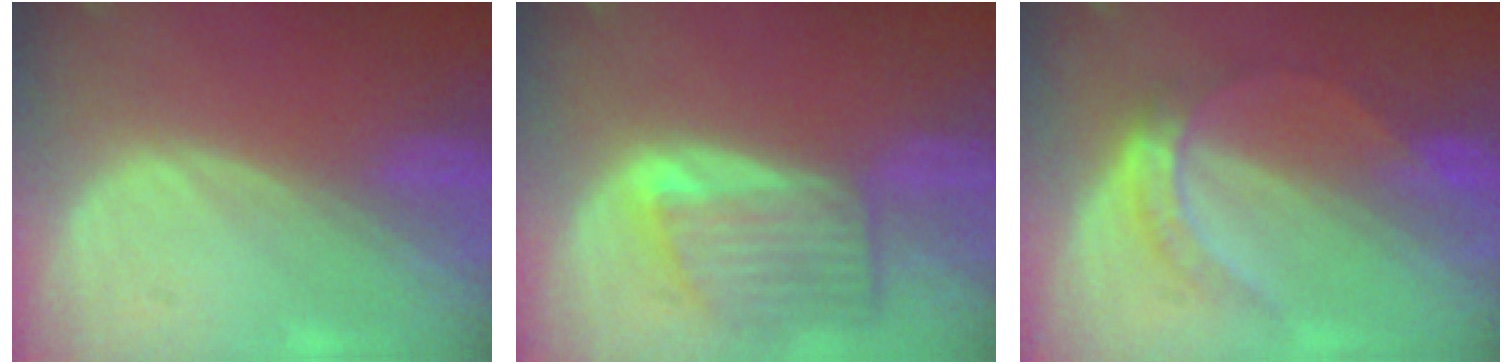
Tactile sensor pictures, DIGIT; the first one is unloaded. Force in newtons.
{"total": 7.5, "press": 6.9, "slide": 3.1}
{"total": 5.0, "press": 4.8, "slide": 1.3}